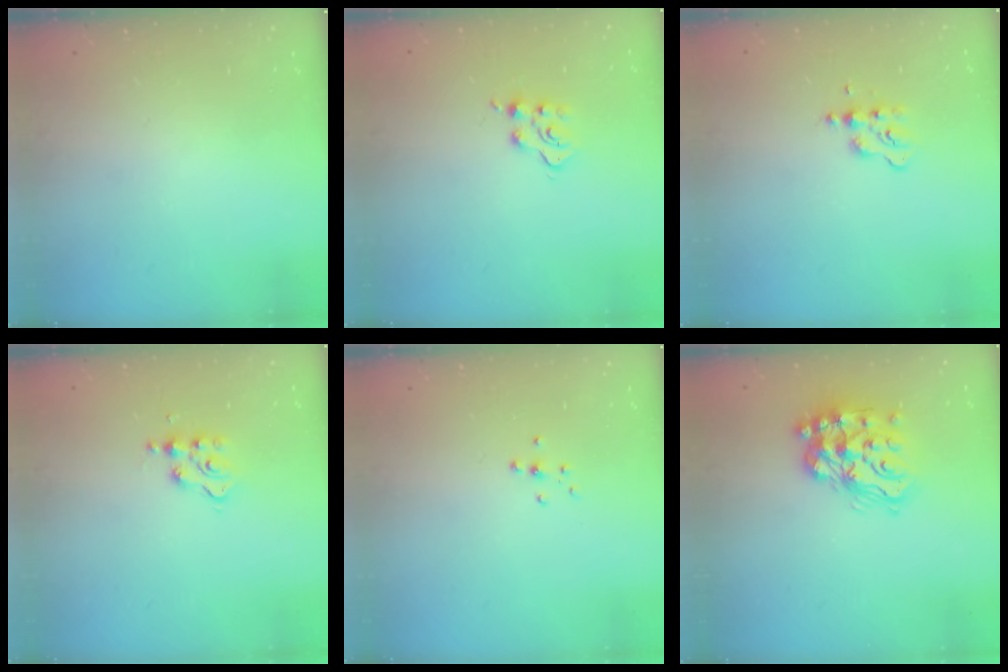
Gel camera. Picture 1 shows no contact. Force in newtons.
{"total": 5.2, "press": 5.2, "slide": 0.6}
{"total": 3.5, "press": 3.5, "slide": 0.5}
{"total": 3.3, "press": 3.3, "slide": 0.2}
{"total": 5.5, "press": 5.4, "slide": 0.7}
{"total": 17.2, "press": 17.1, "slide": 1.3}